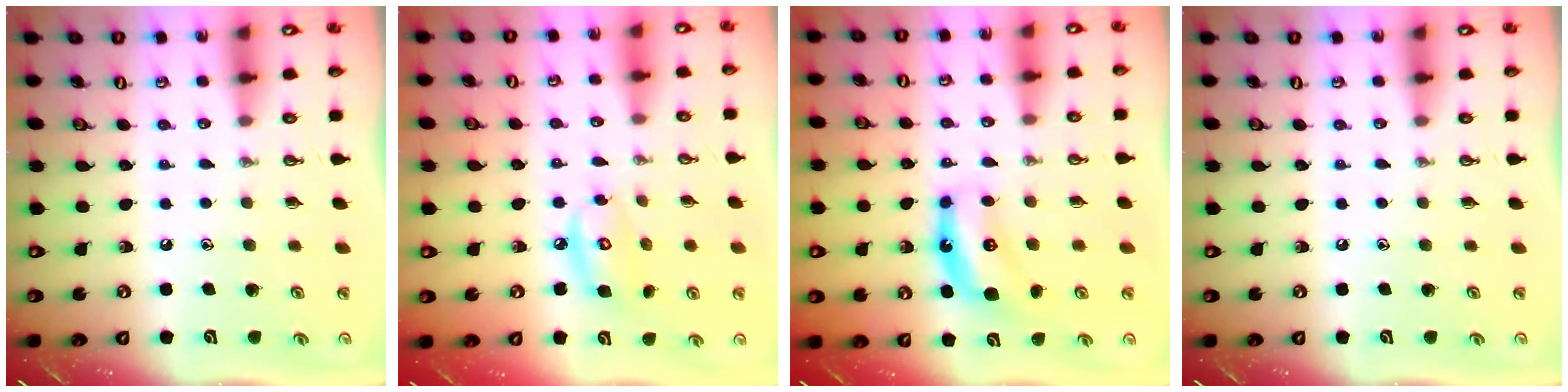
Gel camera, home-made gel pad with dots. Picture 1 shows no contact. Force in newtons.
{"total": 7.9, "press": 7.8, "slide": 0.5}
{"total": 7.5, "press": 7.5, "slide": 0.3}
{"total": 0.0}